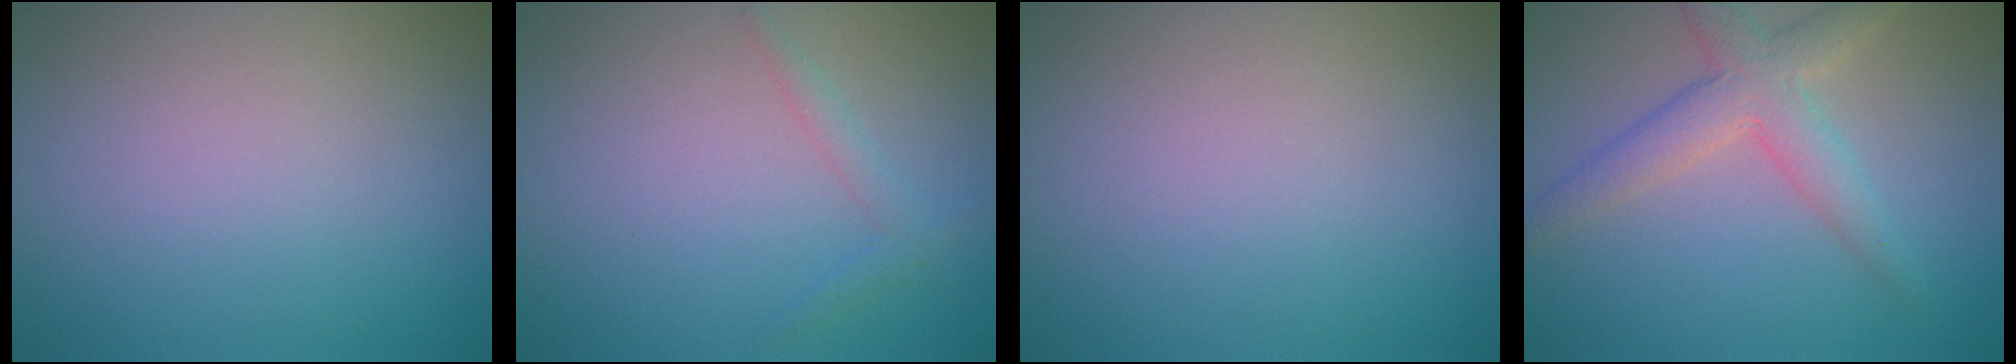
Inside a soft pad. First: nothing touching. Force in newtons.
{"total": 1.4, "press": 1.4, "slide": 0.1}
{"total": 0.0}
{"total": 4.2, "press": 4.2, "slide": 0.2}